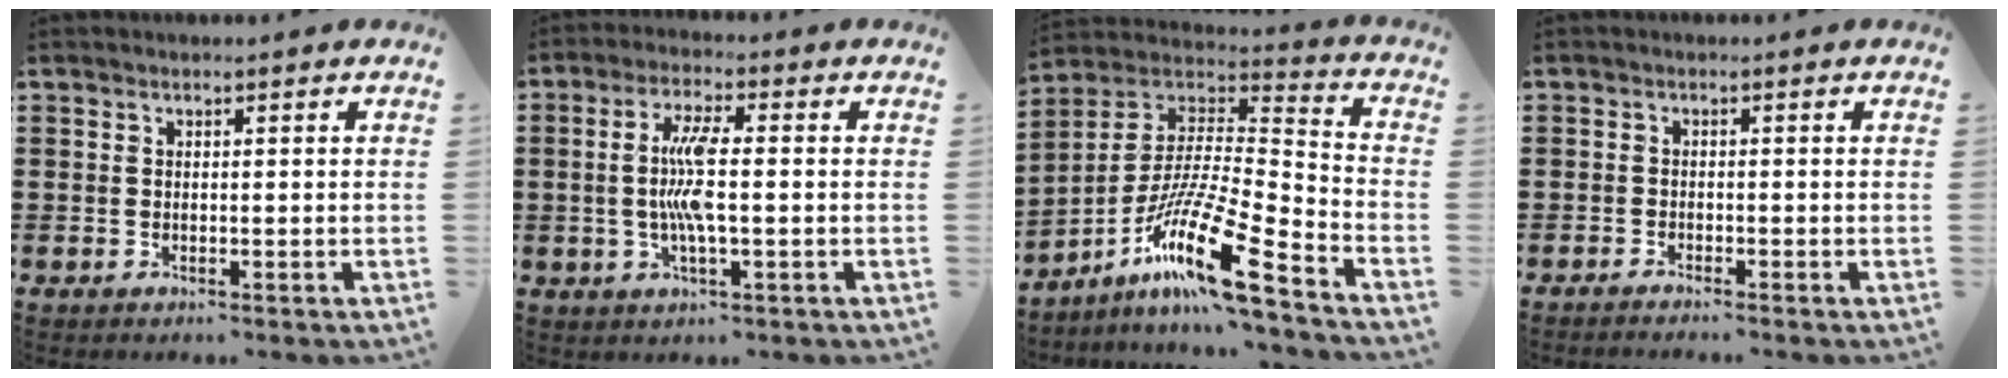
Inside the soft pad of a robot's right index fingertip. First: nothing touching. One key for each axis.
{"total": 6.9, "fx": -0.4, "fy": 1.4, "fz": 6.8, "tx": -0.144, "ty": -0.003, "tz": -0.018}
{"total": 16.8, "fx": -10.8, "fy": 1.7, "fz": 12.7, "tx": -0.246, "ty": 0.005, "tz": -0.197}
{"total": 1.2, "fx": -1.1, "fy": -0.2, "fz": 0.1, "tx": -0.004, "ty": -0.002, "tz": -0.022}